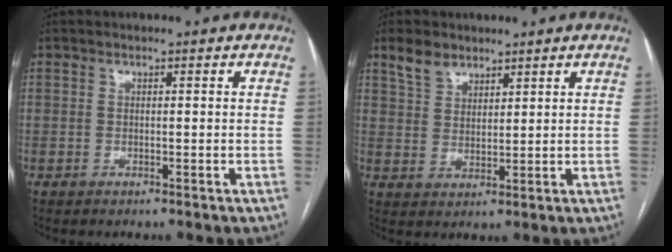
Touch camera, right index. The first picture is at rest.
{"total": 4.9, "force": [3.8, 2.8, 1.4], "torque": [-0.034, 0.011, 0.080]}